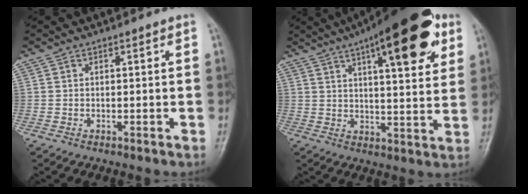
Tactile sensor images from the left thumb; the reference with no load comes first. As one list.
[{"total": 20.7, "force": [10.3, 6.5, 16.7], "torque": [-0.217, -0.016, 0.144]}]